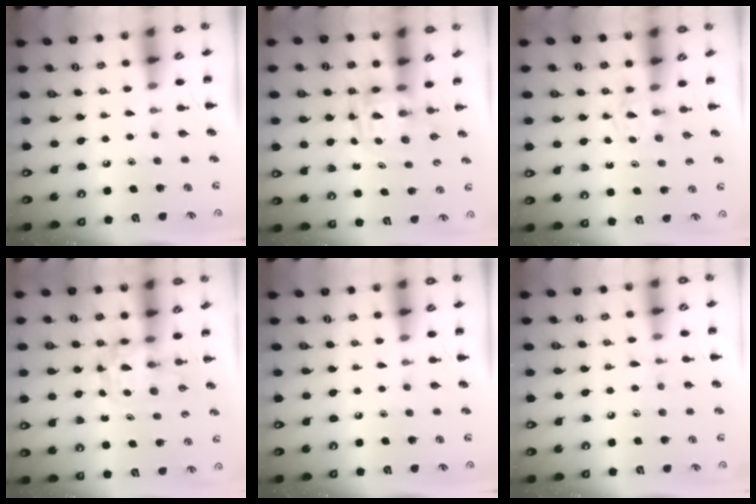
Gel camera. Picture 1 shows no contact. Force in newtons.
{"total": 3.9, "press": 3.9, "slide": 0.7}
{"total": 3.3, "press": 3.0, "slide": 1.3}
{"total": 3.5, "press": 3.4, "slide": 0.6}
{"total": 0.0}
{"total": 5.9, "press": 5.5, "slide": 2.2}